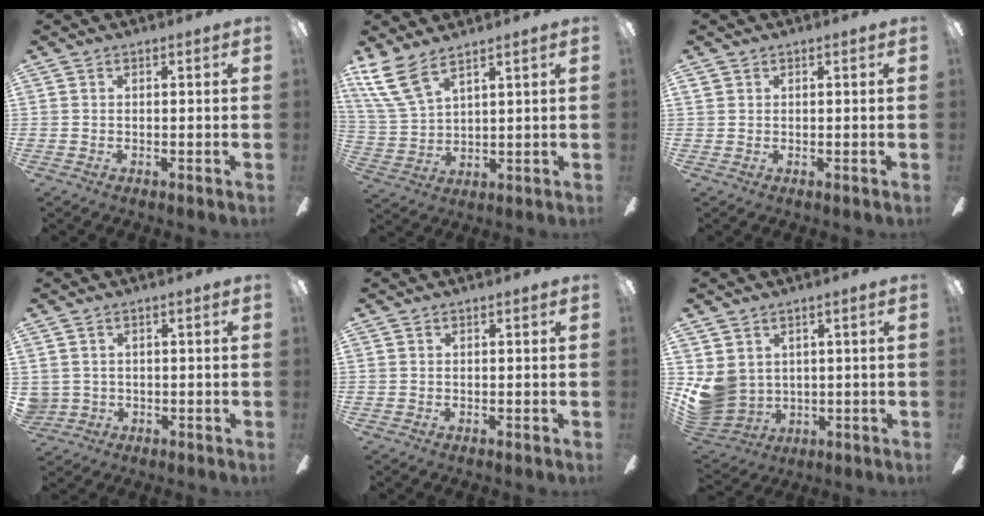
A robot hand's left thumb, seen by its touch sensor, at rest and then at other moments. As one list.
[{"total": 9.4, "force": [7.1, 3.0, 5.4], "torque": [-0.126, -0.027, 0.137]}, {"total": 0.9, "force": [0.5, 0.7, 0.2], "torque": [-0.005, 0.004, 0.008]}, {"total": 2.2, "force": [0.6, 2.2, 0.3], "torque": [-0.011, 0.006, 0.010]}, {"total": 0.0}, {"total": 8.1, "force": [1.5, 7.4, 2.9], "torque": [-0.094, -0.014, 0.033]}]